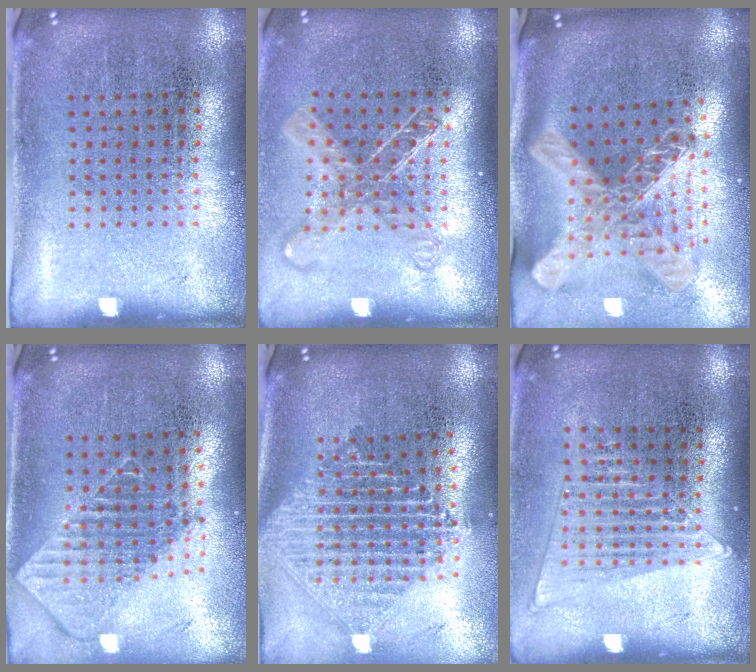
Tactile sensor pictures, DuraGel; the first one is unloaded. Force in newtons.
{"total": 1.7, "press": 1.3, "slide": 1.0}
{"total": 2.9, "press": 2.1, "slide": 2.1}
{"total": 2.0, "press": 1.5, "slide": 1.2}
{"total": 2.4, "press": 1.8, "slide": 1.5}
{"total": 1.5, "press": 1.3, "slide": 0.6}